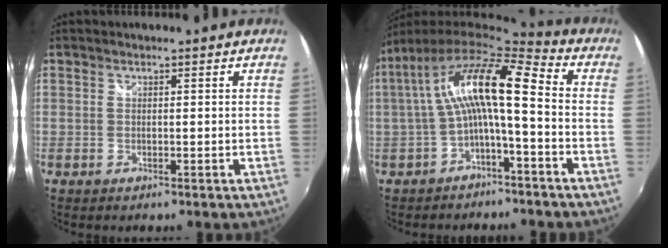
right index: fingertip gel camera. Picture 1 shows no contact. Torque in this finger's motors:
{"motor_torque": [0.90, -0.24, 1.05, 0.21]}